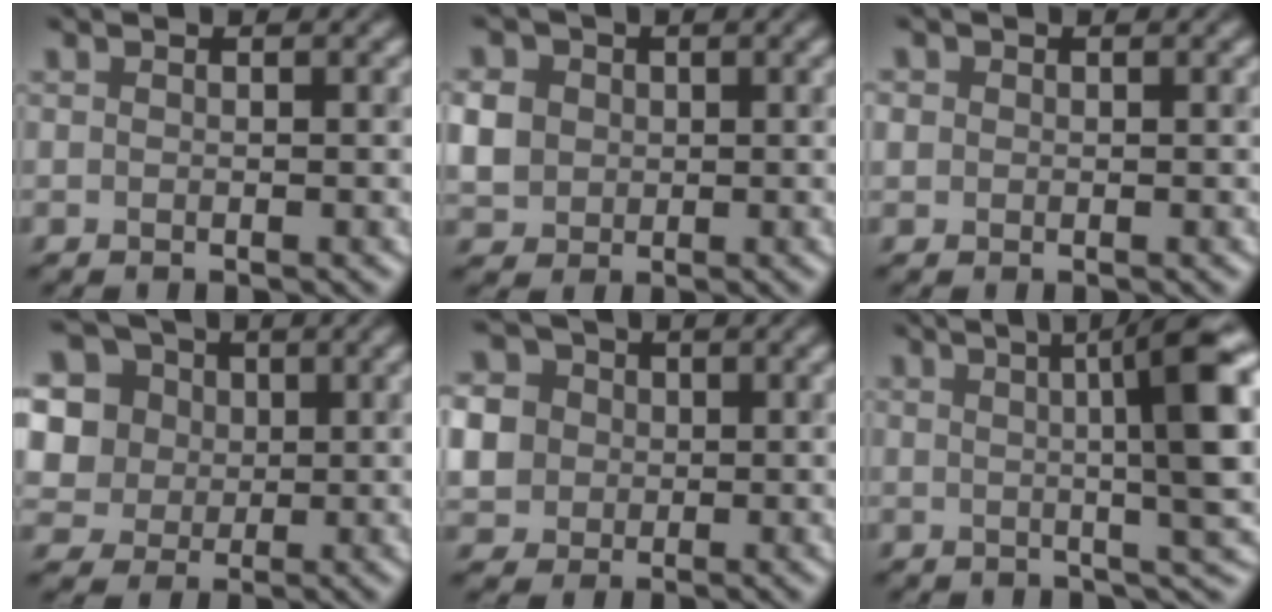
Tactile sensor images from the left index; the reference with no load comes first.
{"total": 4.0, "force": [0.1, 3.7, 1.5], "torque": [-0.046, 0.011, -0.003]}
{"total": 1.4, "force": [0.5, 1.2, 0.4], "torque": [0.003, 0.009, -0.007]}
{"total": 10.2, "force": [3.7, 8.6, 4.1], "torque": [-0.105, 0.032, 0.052]}
{"total": 7.8, "force": [0.5, 7.3, 2.7], "torque": [-0.076, 0.023, -0.005]}
{"total": 11.8, "force": [1.9, 2.7, 11.3], "torque": [-0.117, 0.015, 0.023]}